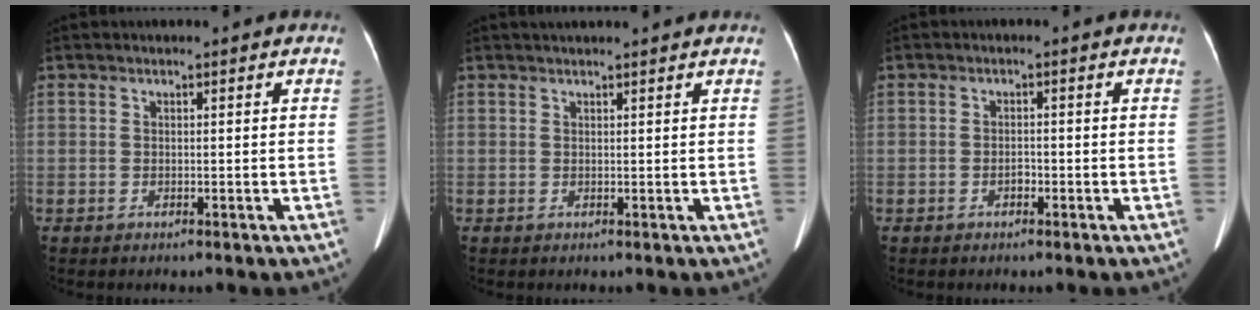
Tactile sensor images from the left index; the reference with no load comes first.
{"total": 4.8, "force": [4.4, -0.2, 1.8], "torque": [-0.020, 0.030, 0.055]}
{"total": 1.1, "force": [-0.7, 0.6, 0.6], "torque": [-0.011, 0.003, -0.011]}